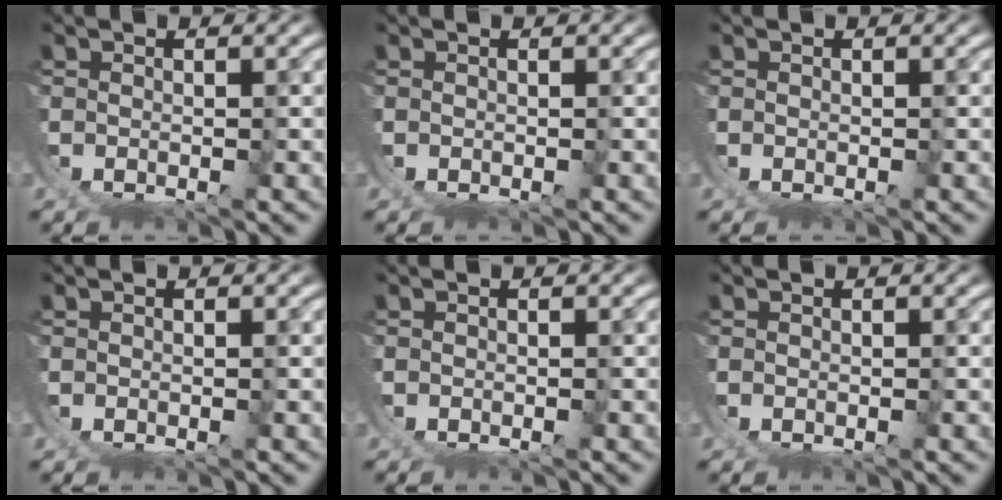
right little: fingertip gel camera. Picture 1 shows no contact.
{"total": 0.0}
{"total": 0.0}
{"total": 0.0}
{"total": 1.2, "force": [0.3, -1.1, -0.4], "torque": [0.016, 0.006, 0.004]}
{"total": 0.8, "force": [0.3, -0.7, -0.2], "torque": [0.009, 0.004, 0.004]}